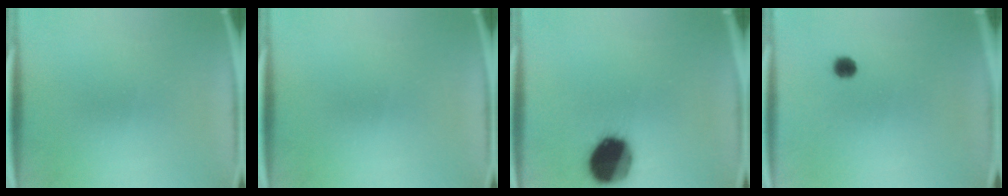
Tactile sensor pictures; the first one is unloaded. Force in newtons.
{"total": 0.0}
{"total": 18.6}
{"total": 1.9}